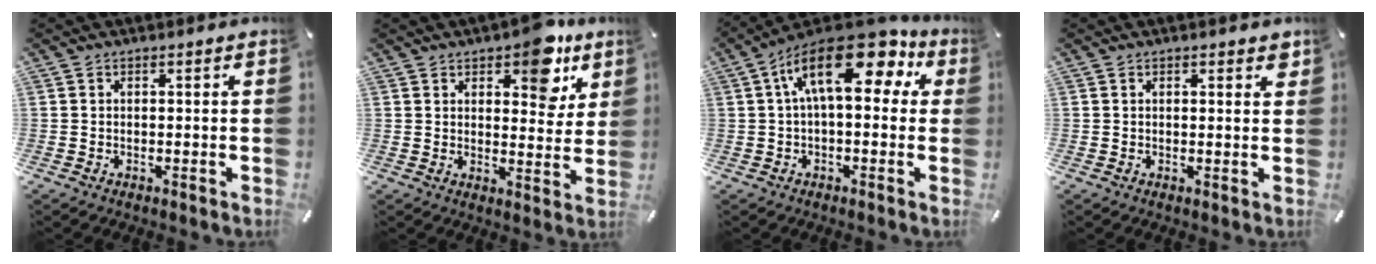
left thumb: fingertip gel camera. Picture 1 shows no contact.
{"total": 11.4, "force": [7.5, 5.8, 6.4], "torque": [-0.067, -0.047, 0.127]}
{"total": 17.0, "force": [6.5, 7.7, 13.7], "torque": [-0.242, -0.038, 0.108]}
{"total": 1.5, "force": [0.9, 0.8, 1.0], "torque": [-0.005, -0.004, 0.012]}